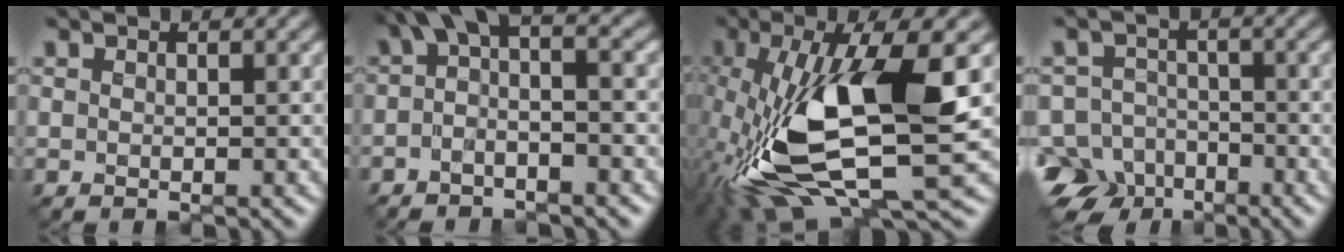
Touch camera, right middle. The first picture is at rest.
{"total": 4.8, "force": [0.5, 1.7, 4.4], "torque": [-0.061, 0.022, -0.006]}
{"total": 11.7, "force": [-1.4, 3.9, 10.9], "torque": [-0.231, -0.012, -0.029]}
{"total": 8.1, "force": [-6.0, 5.3, 1.3], "torque": [-0.013, -0.006, -0.123]}